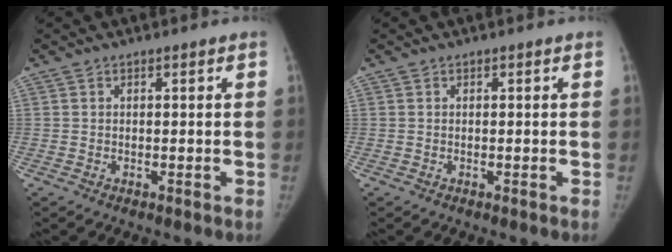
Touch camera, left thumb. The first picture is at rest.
{"total": 0.0}